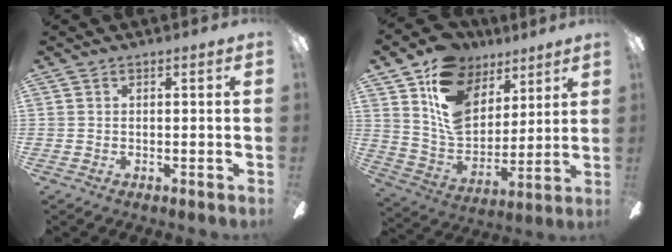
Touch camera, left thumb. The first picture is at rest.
{"total": 17.0, "force": [9.0, 11.8, 8.3], "torque": [-0.156, -0.043, 0.175]}